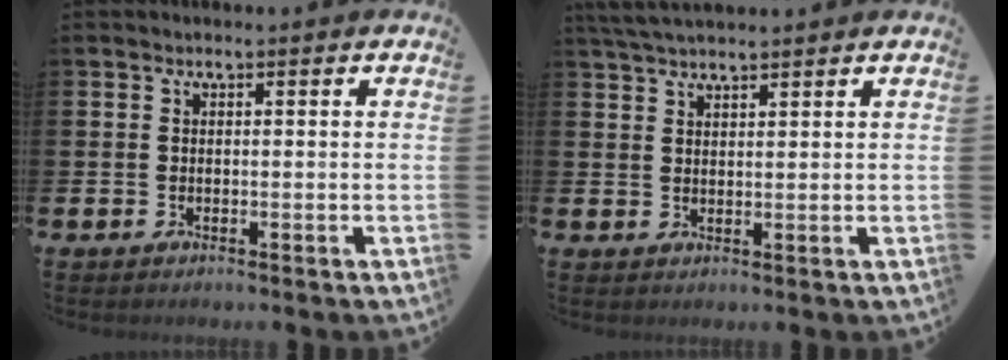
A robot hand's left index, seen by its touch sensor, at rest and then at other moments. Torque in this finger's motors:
{"motor_torque": [-0.21, -0.65, 0.62, 0.19]}